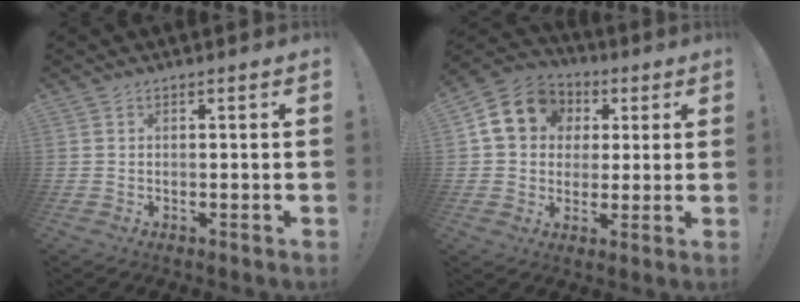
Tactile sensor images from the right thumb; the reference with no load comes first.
{"total": 14.9, "force": [4.6, 12.4, 6.8], "torque": [-0.093, -0.007, 0.094]}